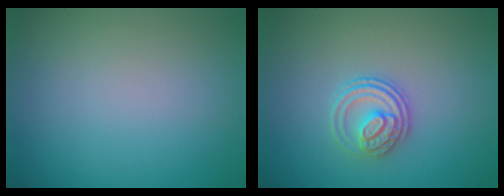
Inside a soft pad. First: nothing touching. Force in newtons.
{"total": 2.8, "press": 2.6, "slide": 1.2}